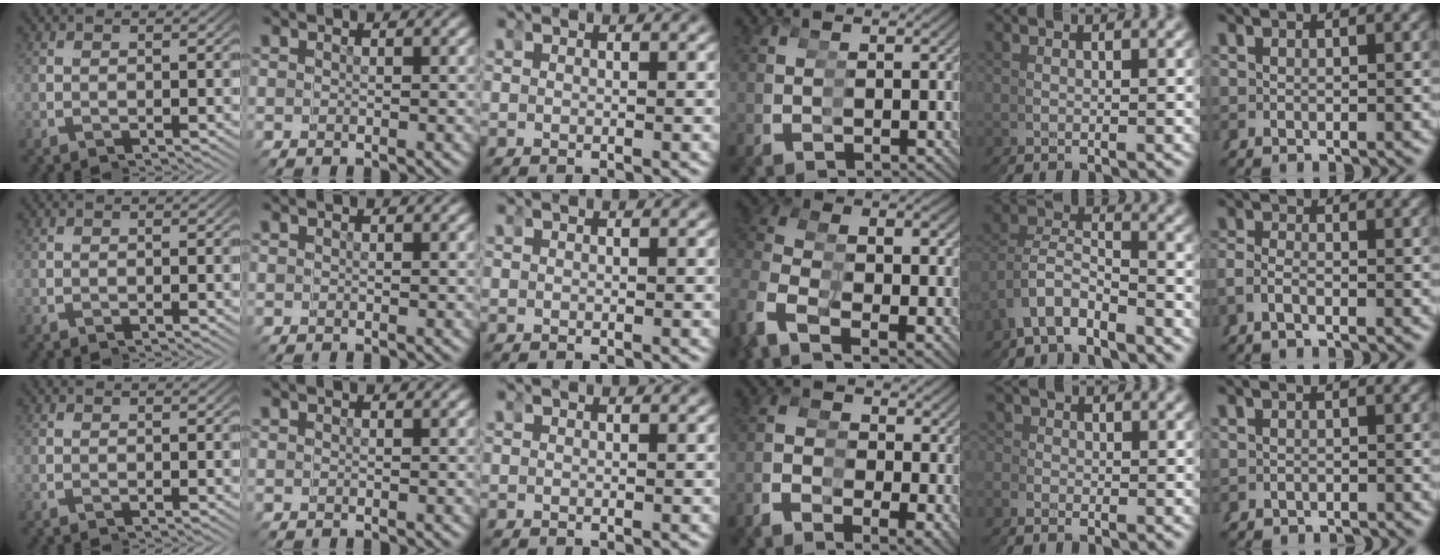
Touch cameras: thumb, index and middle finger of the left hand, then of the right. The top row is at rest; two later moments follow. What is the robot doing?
{"motion": "grasp_and_lifting", "object": "hoodie"}